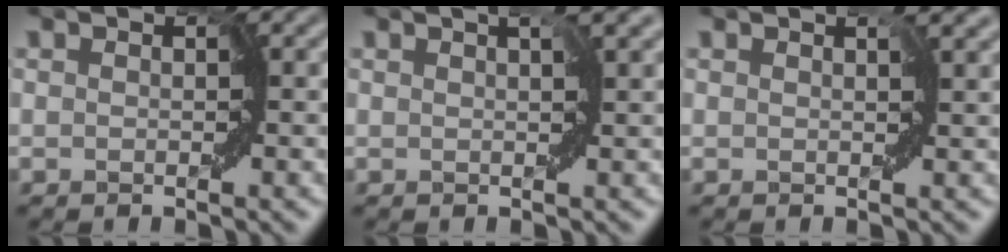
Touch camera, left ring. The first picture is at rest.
{"total": 2.3, "force": [1.2, 0.3, 2.0], "torque": [-0.034, 0.007, 0.021]}
{"total": 2.2, "force": [1.1, 0.9, 1.6], "torque": [-0.020, 0.004, 0.015]}